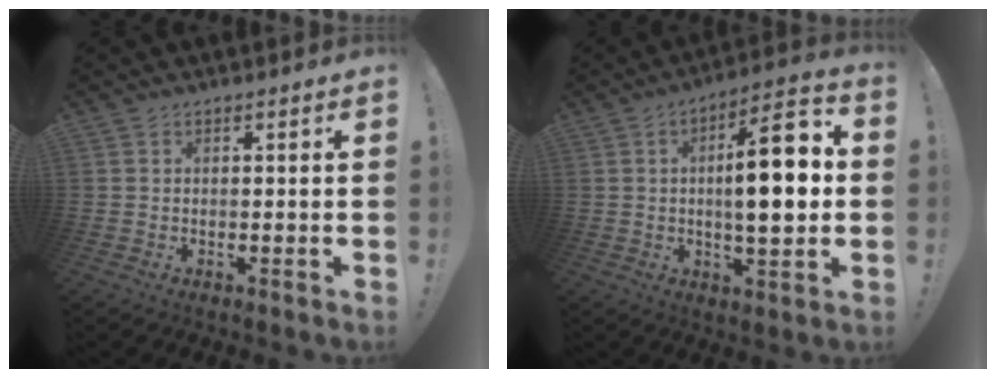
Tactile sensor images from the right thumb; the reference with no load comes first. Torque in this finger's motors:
{"motor_torque": [0.06, 0.77, 0.73, 0.52, 0.39]}